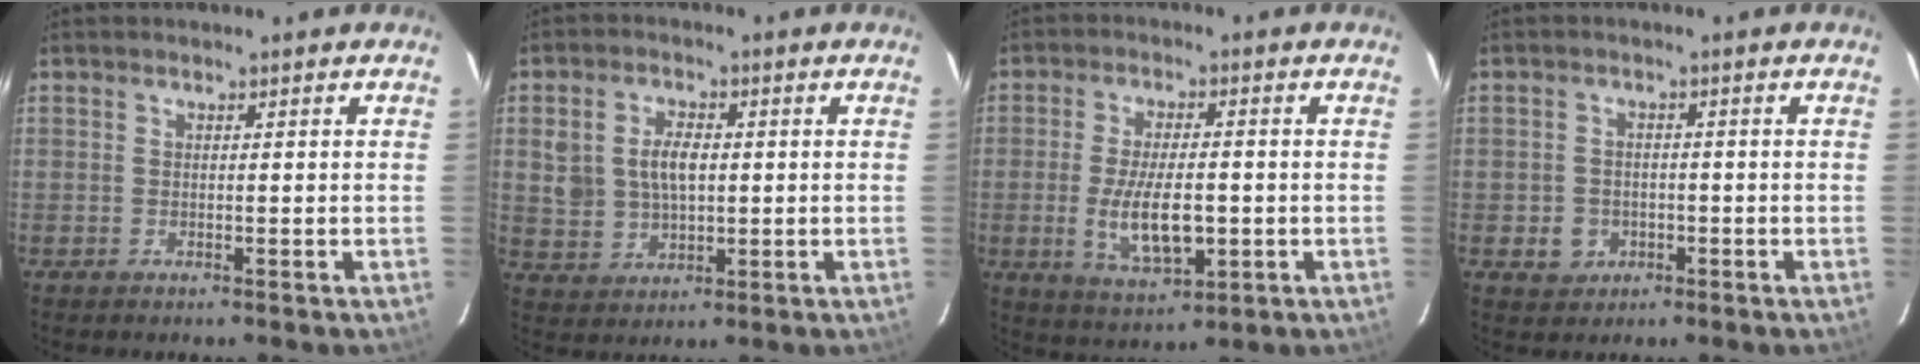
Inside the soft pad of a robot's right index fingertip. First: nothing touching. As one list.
[{"total": 7.8, "force": [1.0, 5.4, 5.5], "torque": [-0.112, 0.013, 0.030]}, {"total": 10.3, "force": [-1.9, 4.1, 9.3], "torque": [-0.182, -0.015, -0.026]}, {"total": 4.0, "force": [-1.4, 3.7, 1.0], "torque": [-0.028, 0.007, -0.014]}]